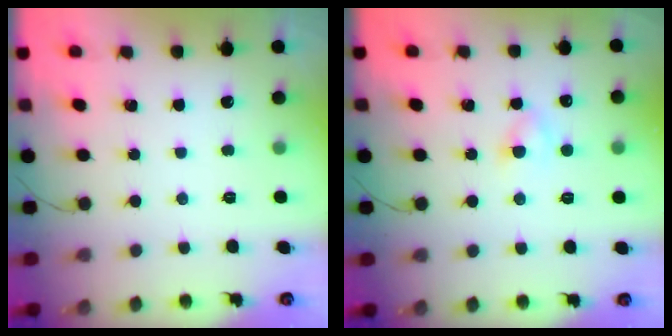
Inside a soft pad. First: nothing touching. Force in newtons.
{"total": 2.1, "press": 1.9, "slide": 0.8}